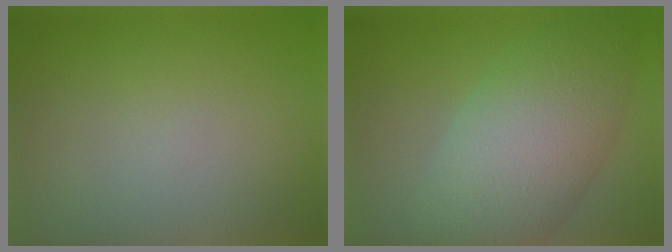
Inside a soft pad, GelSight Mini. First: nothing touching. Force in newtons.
{"total": 9.0, "press": 9.0, "slide": 0.3}